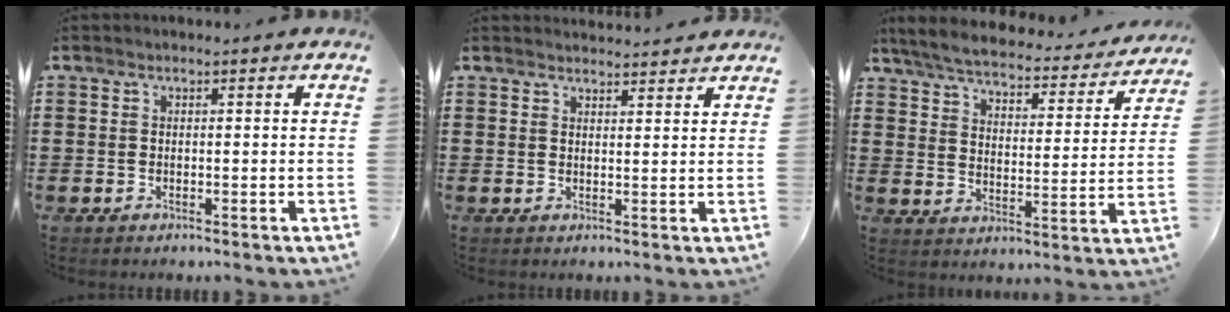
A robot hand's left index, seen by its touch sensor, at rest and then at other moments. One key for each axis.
{"total": 2.2, "fx": 2.2, "fy": -0.2, "fz": -0.1, "tx": -0.005, "ty": -0.009, "tz": 0.044}
{"total": 5.0, "fx": 4.8, "fy": 0.2, "fz": 1.4, "tx": -0.055, "ty": -0.035, "tz": 0.079}